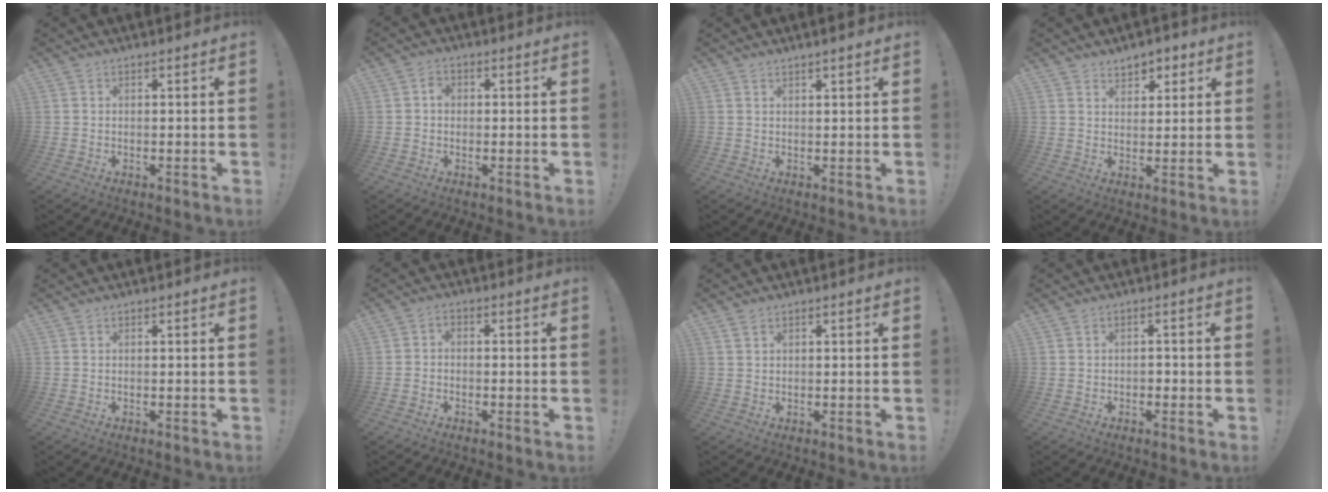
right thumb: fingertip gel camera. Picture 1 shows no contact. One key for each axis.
{"total": 2.2, "fx": -0.3, "fy": 1.7, "fz": 1.3, "tx": -0.009, "ty": 0.001, "tz": -0.010}
{"total": 1.8, "fx": 1.4, "fy": 0.0, "fz": 1.1, "tx": -0.011, "ty": -0.007, "tz": 0.023}
{"total": 5.1, "fx": 3.5, "fy": 3.4, "fz": 1.4, "tx": -0.005, "ty": -0.021, "tz": 0.062}
{"total": 0.0}
{"total": 2.2, "fx": -1.7, "fy": 1.1, "fz": 0.9, "tx": -0.012, "ty": 0.009, "tz": -0.031}
{"total": 1.4, "fx": 1.0, "fy": 0.6, "fz": 0.8, "tx": -0.008, "ty": -0.004, "tz": 0.017}
{"total": 1.3, "fx": -0.9, "fy": 0.8, "fz": 0.5, "tx": -0.012, "ty": 0.005, "tz": -0.018}